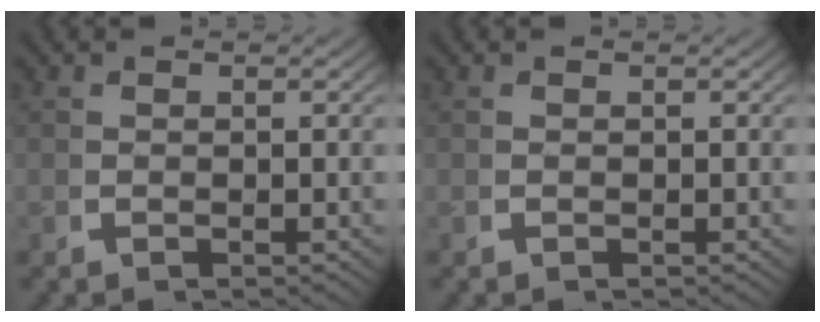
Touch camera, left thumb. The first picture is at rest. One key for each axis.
{"total": 0.0}